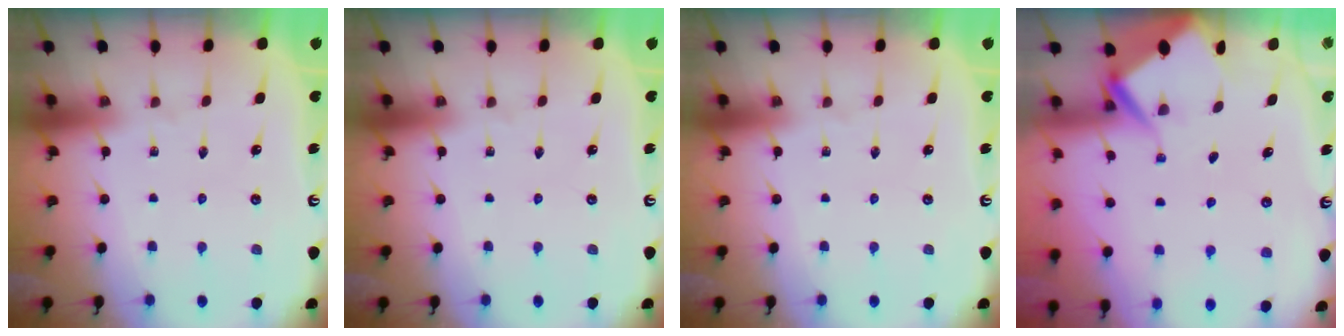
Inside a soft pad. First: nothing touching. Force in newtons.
{"total": 0.0}
{"total": 0.0}
{"total": 3.5, "press": 3.5, "slide": 0.3}